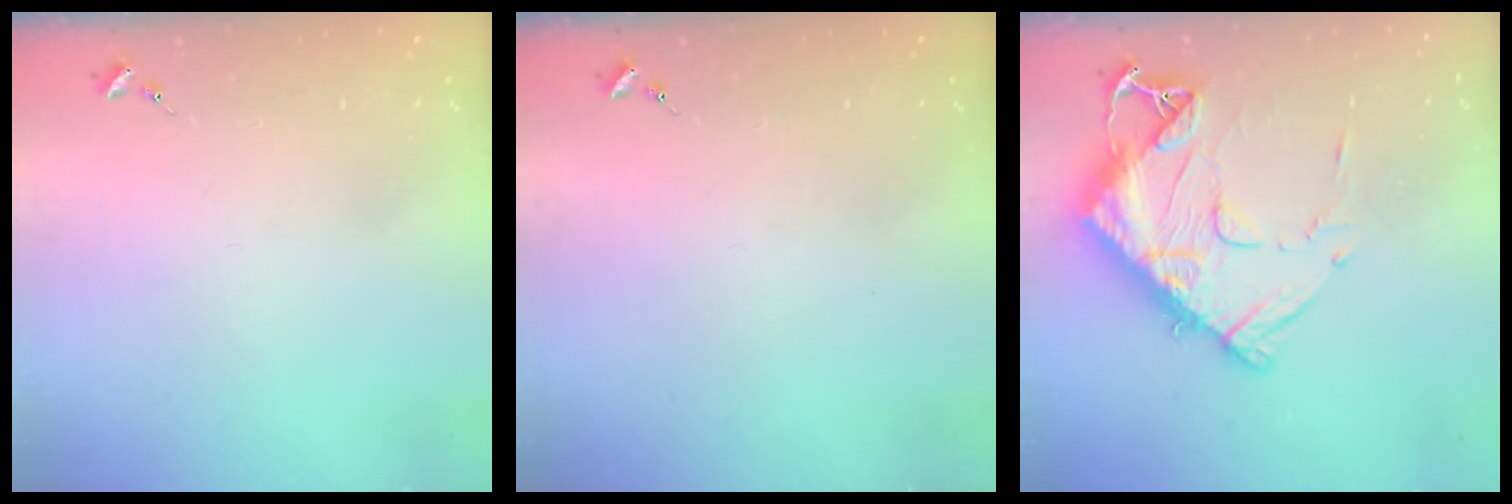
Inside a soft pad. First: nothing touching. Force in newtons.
{"total": 0.0}
{"total": 14.4, "press": 14.3, "slide": 1.4}